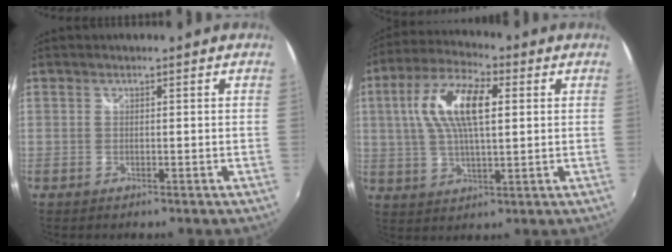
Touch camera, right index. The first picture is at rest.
{"total": 13.3, "force": [3.0, 5.2, 11.9], "torque": [-0.230, 0.021, 0.051]}